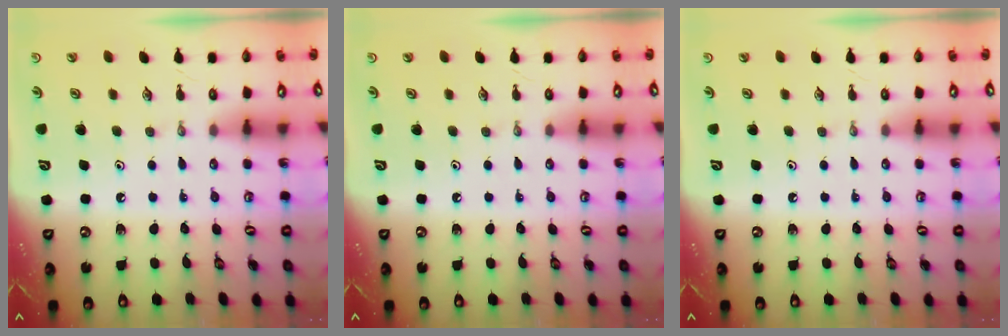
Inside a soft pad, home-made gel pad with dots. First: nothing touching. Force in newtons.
{"total": 0.0}
{"total": 0.0}